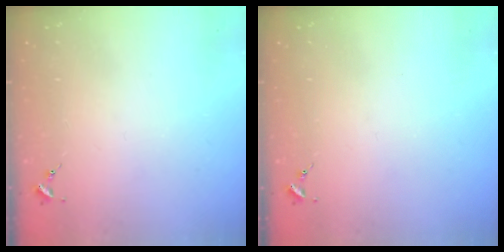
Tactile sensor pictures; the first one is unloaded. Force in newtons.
{"total": 0.0}